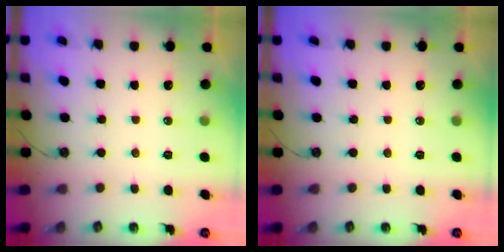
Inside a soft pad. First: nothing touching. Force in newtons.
{"total": 0.0}